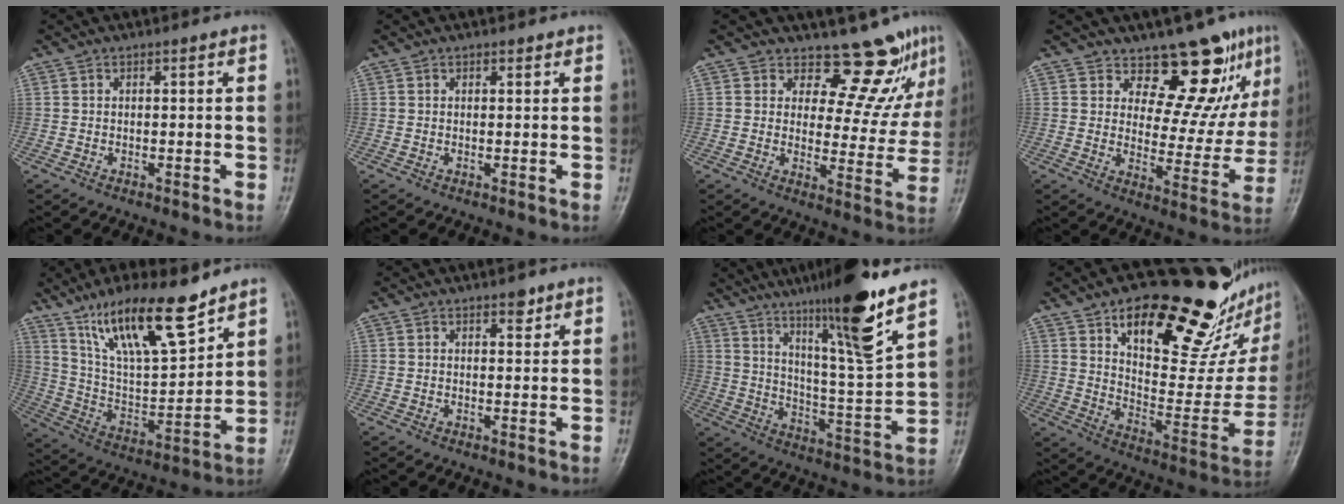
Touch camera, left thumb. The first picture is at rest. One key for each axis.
{"total": 0.9, "fx": 0.7, "fy": 0.6, "fz": 0.3, "tx": 0.002, "ty": -0.004, "tz": 0.006}
{"total": 11.0, "fx": 9.4, "fy": 4.5, "fz": 3.7, "tx": -0.008, "ty": -0.081, "tz": 0.114}
{"total": 13.1, "fx": 9.3, "fy": 5.8, "fz": 7.2, "tx": -0.043, "ty": -0.072, "tz": 0.131}
{"total": 18.7, "fx": 12.7, "fy": 5.3, "fz": 12.7, "tx": -0.192, "ty": -0.060, "tz": 0.240}
{"total": 2.0, "fx": 1.4, "fy": 1.0, "fz": 1.1, "tx": -0.003, "ty": -0.007, "tz": 0.018}
{"total": 18.0, "fx": 11.9, "fy": 0.6, "fz": 13.4, "tx": -0.204, "ty": -0.068, "tz": 0.197}
{"total": 31.0, "fx": 19.2, "fy": 12.4, "fz": 21.0, "tx": -0.257, "ty": -0.070, "tz": 0.291}